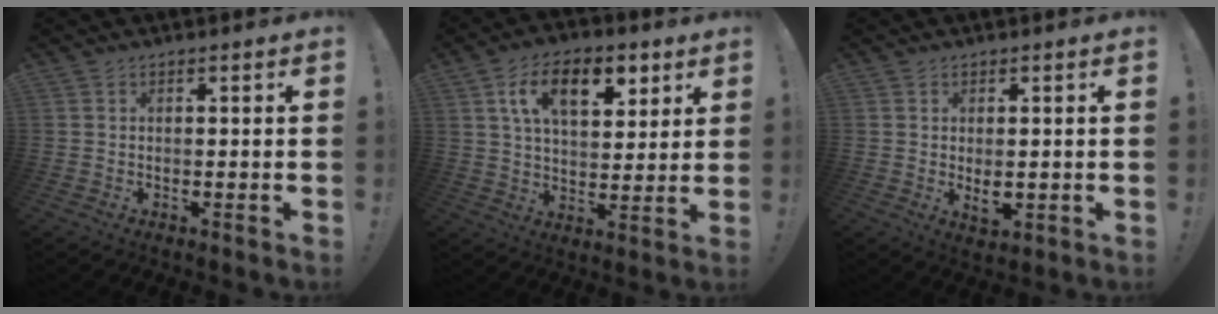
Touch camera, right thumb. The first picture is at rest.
{"total": 15.3, "force": [6.9, 8.4, 10.8], "torque": [-0.156, -0.014, 0.116]}
{"total": 4.3, "force": [0.0, 2.2, 3.6], "torque": [-0.043, -0.007, 0.000]}